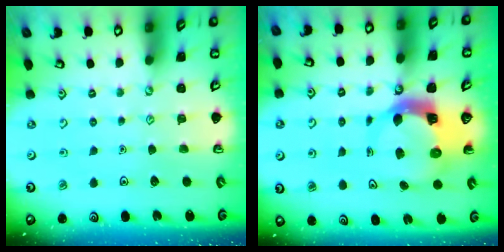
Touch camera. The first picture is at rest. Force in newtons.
{"total": 6.3, "press": 6.3, "slide": 0.6}